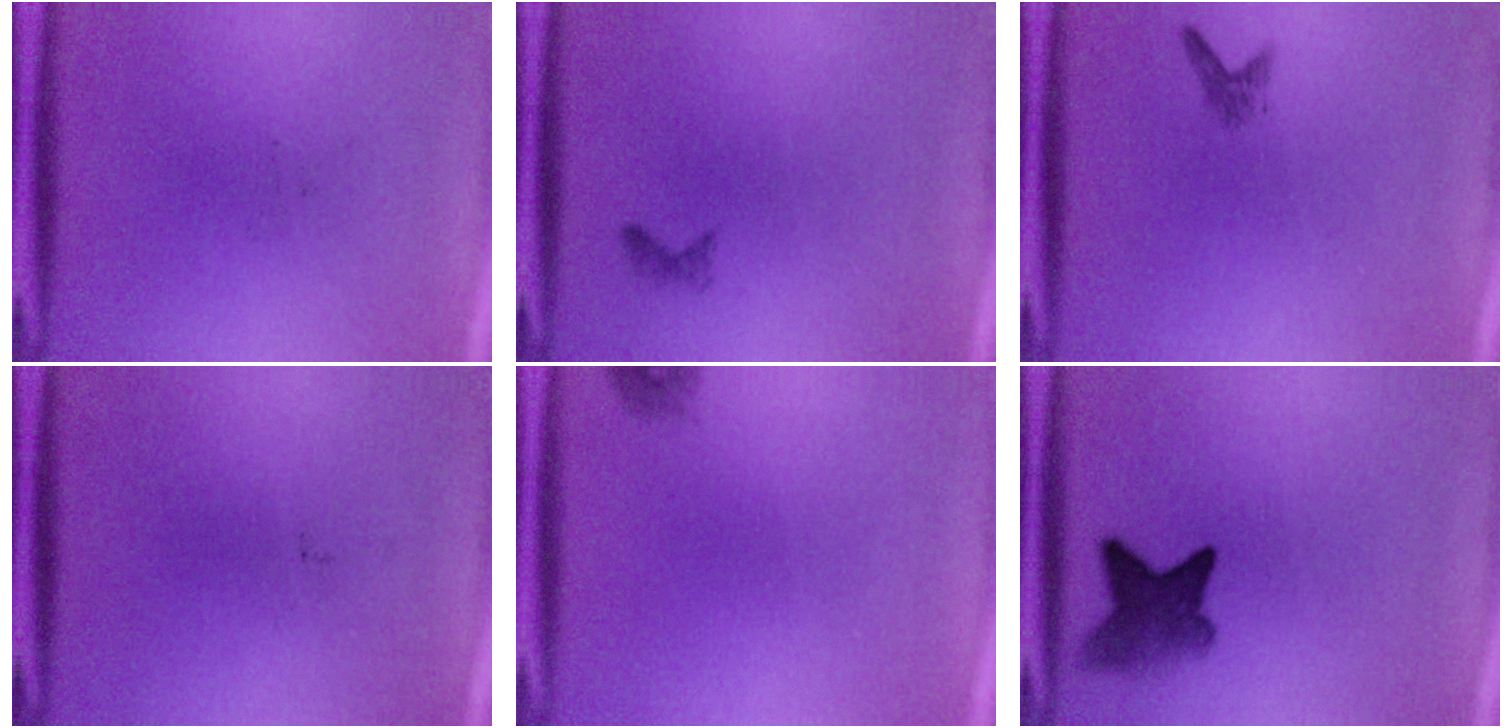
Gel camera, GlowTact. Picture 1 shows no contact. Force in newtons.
{"total": 0.6}
{"total": 1.1}
{"total": 0.0}
{"total": 0.9}
{"total": 5.2}